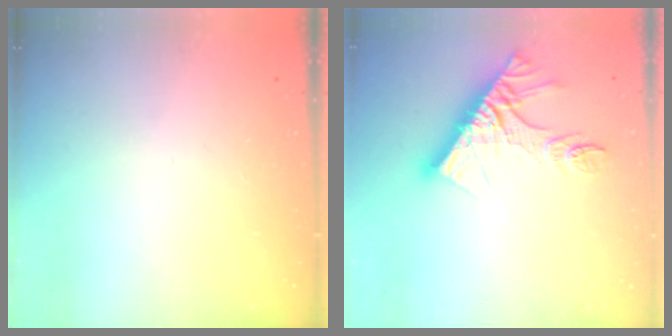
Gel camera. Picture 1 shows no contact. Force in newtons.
{"total": 13.6, "press": 13.6, "slide": 1.1}